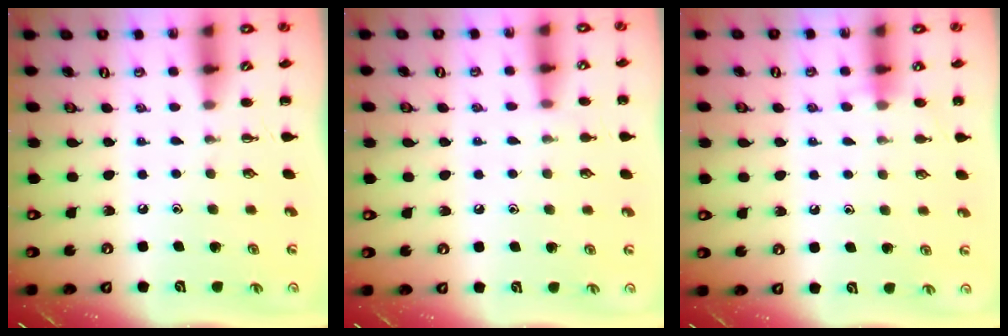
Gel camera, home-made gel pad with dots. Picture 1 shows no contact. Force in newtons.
{"total": 4.1, "press": 3.8, "slide": 1.5}
{"total": 6.9, "press": 6.4, "slide": 2.7}